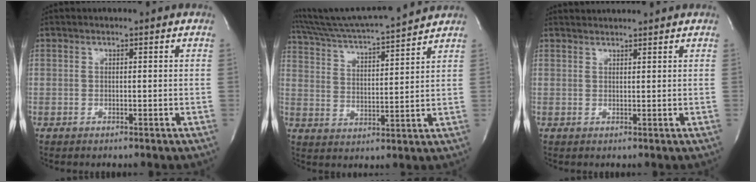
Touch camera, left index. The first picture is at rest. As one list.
[{"total": 15.8, "force": [14.8, -0.5, 5.5], "torque": [-0.107, -0.001, 0.236]}, {"total": 2.9, "force": [2.9, -0.2, 0.1], "torque": [-0.005, 0.018, 0.046]}]